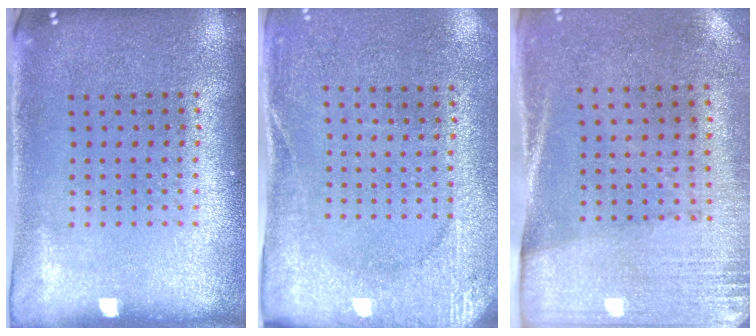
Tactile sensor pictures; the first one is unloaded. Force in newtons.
{"total": 2.6, "press": 2.4, "slide": 0.9}
{"total": 2.7, "press": 2.4, "slide": 1.4}